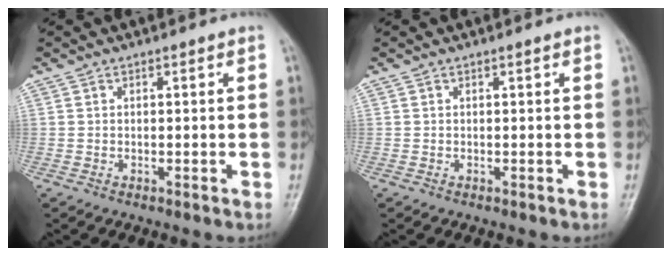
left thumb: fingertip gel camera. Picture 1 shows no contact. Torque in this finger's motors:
{"motor_torque": [0.00, 0.00, -0.03, -0.03, 0.00]}